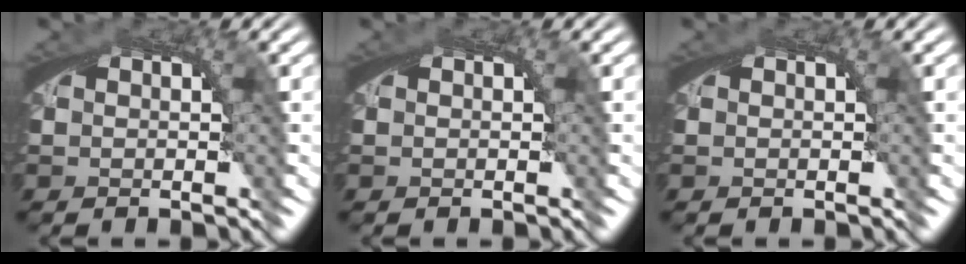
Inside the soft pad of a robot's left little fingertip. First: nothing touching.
{"total": 0.0}
{"total": 0.0}